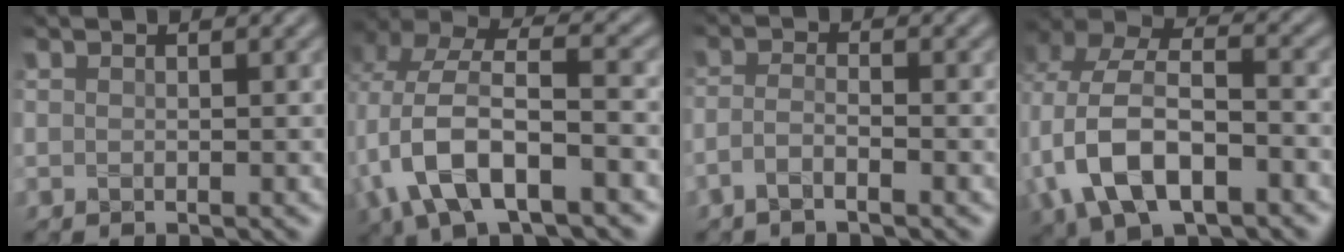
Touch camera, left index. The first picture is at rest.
{"total": 9.8, "force": [-2.4, 4.5, 8.4], "torque": [-0.171, 0.008, -0.050]}
{"total": 2.0, "force": [-1.2, 0.5, 1.5], "torque": [-0.031, 0.001, -0.032]}
{"total": 10.6, "force": [-2.5, 6.6, 7.9], "torque": [-0.168, 0.005, -0.054]}